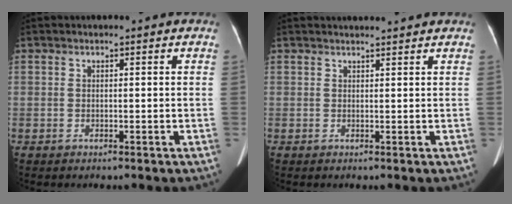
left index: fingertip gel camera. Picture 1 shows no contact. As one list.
[{"total": 3.5, "force": [3.4, -0.1, 0.8], "torque": [-0.011, 0.019, 0.044]}]